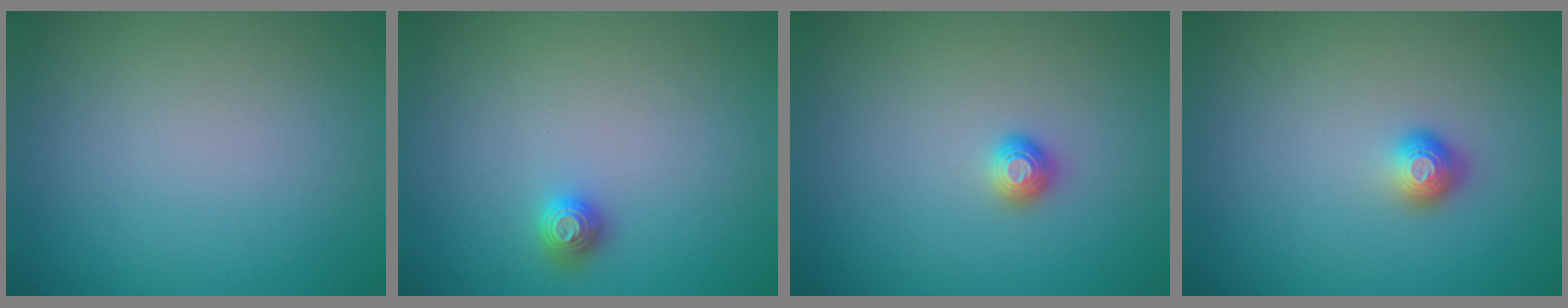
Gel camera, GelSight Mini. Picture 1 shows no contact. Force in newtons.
{"total": 1.3, "press": 1.2, "slide": 0.3}
{"total": 1.1, "press": 1.0, "slide": 0.2}
{"total": 1.7, "press": 1.3, "slide": 1.2}